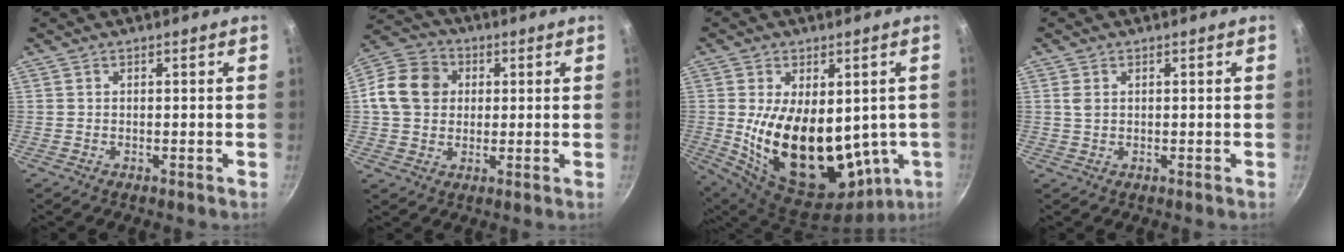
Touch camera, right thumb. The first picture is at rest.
{"total": 11.2, "force": [1.7, 9.4, 5.9], "torque": [-0.086, 0.015, 0.013]}
{"total": 23.5, "force": [-0.4, 13.4, 19.3], "torque": [-0.306, -0.029, 0.026]}
{"total": 1.8, "force": [0.5, 1.2, 1.2], "torque": [-0.024, 0.000, 0.012]}